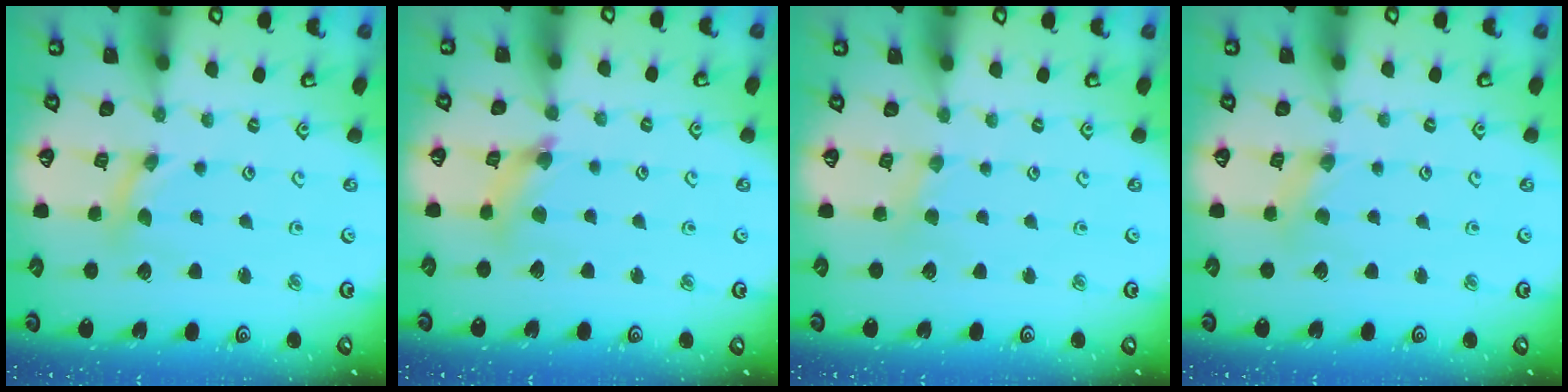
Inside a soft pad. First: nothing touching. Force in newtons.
{"total": 5.0, "press": 5.0, "slide": 0.4}
{"total": 1.9, "press": 1.8, "slide": 0.3}
{"total": 1.3, "press": 1.3, "slide": 0.2}